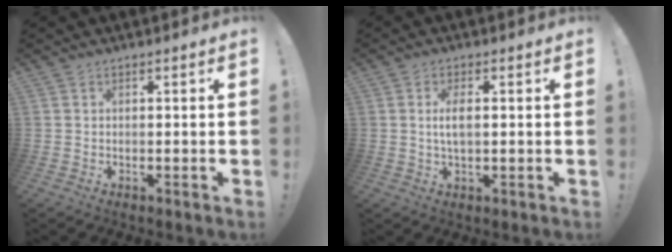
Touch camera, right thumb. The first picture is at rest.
{"total": 4.2, "force": [0.4, 1.6, 3.9], "torque": [-0.066, -0.003, 0.001]}